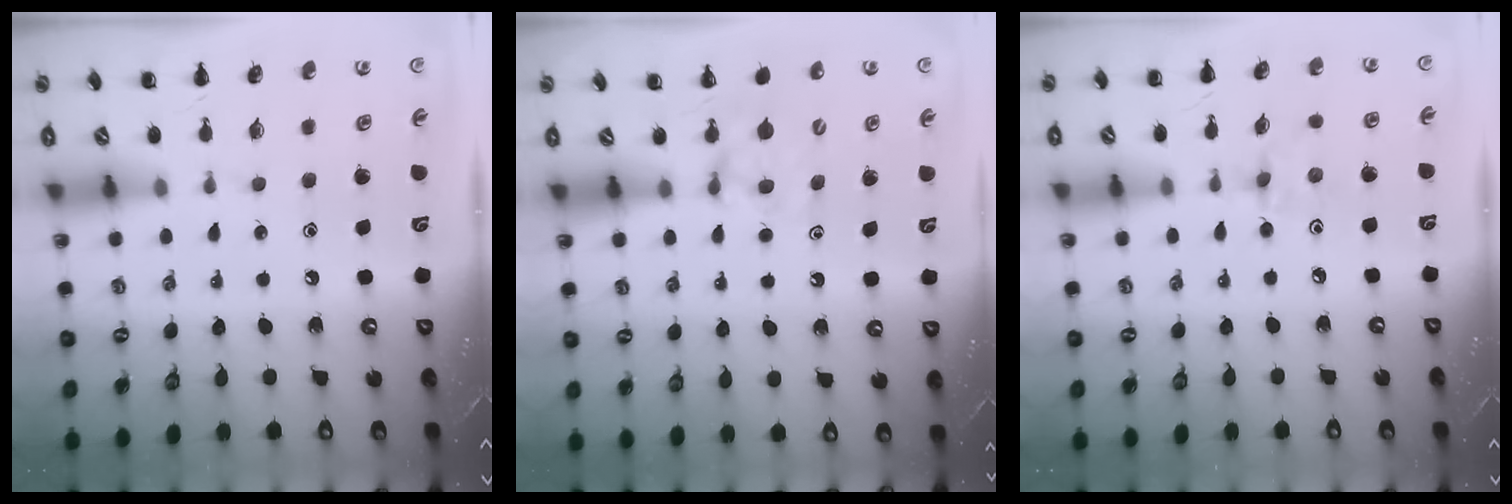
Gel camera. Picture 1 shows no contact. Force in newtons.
{"total": 6.1, "press": 5.9, "slide": 1.6}
{"total": 2.2, "press": 2.2, "slide": 0.5}